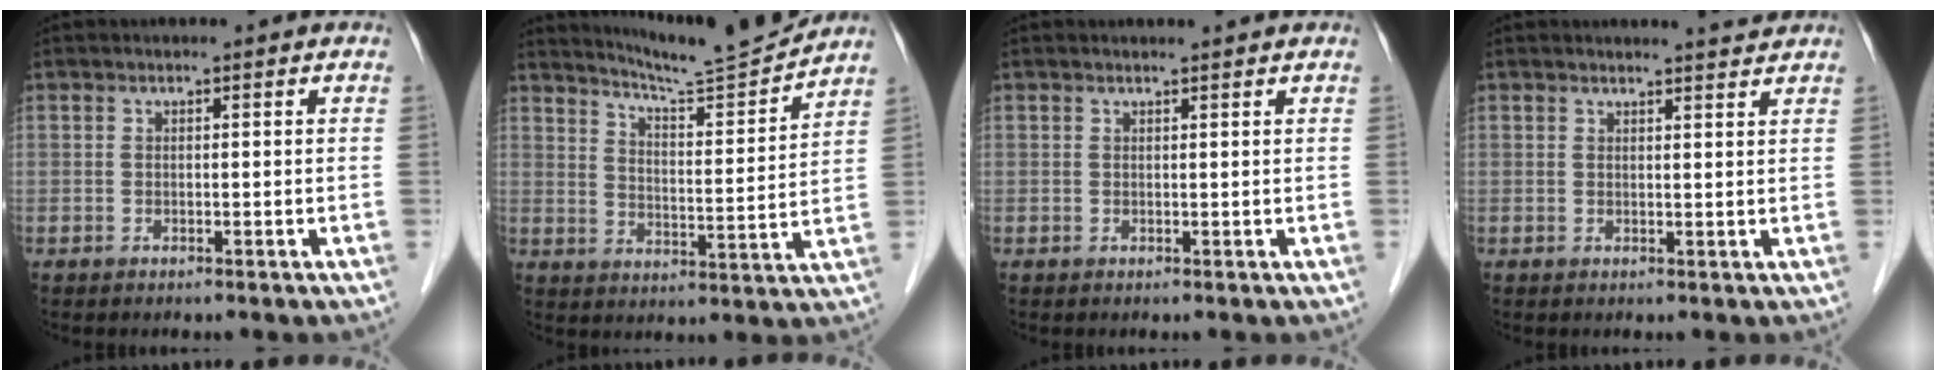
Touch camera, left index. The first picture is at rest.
{"total": 11.7, "force": [11.4, -1.6, 2.3], "torque": [-0.046, -0.024, 0.176]}
{"total": 1.3, "force": [1.3, -0.1, 0.3], "torque": [-0.008, 0.003, 0.020]}
{"total": 2.6, "force": [2.6, -0.3, 0.3], "torque": [-0.010, -0.005, 0.031]}